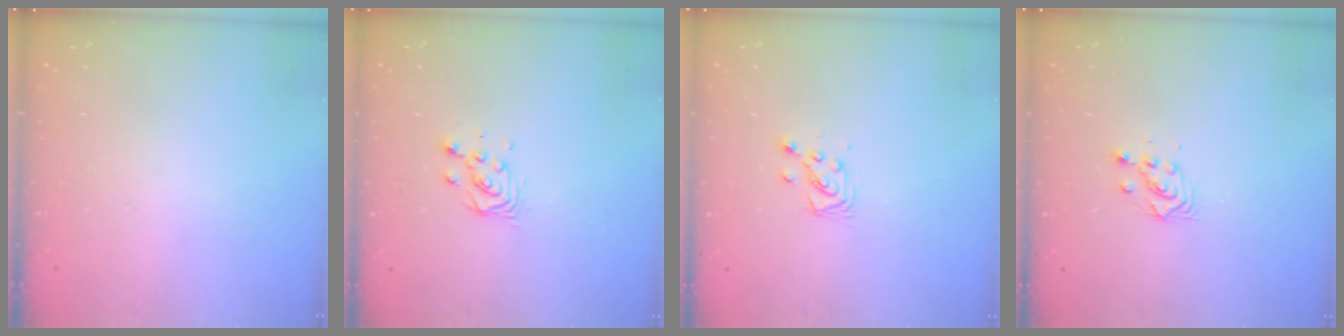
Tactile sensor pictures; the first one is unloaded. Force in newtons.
{"total": 4.0, "press": 4.0, "slide": 0.2}
{"total": 4.3, "press": 4.2, "slide": 0.5}
{"total": 2.8, "press": 2.8, "slide": 0.2}